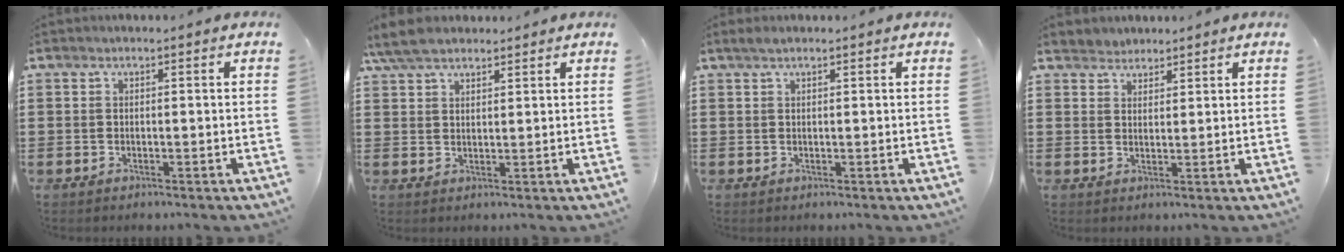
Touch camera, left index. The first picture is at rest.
{"total": 5.4, "force": [4.5, 1.8, 2.4], "torque": [-0.061, 0.001, 0.085]}
{"total": 0.9, "force": [0.6, 0.3, 0.6], "torque": [-0.013, 0.003, 0.010]}
{"total": 2.2, "force": [1.9, 1.0, -0.6], "torque": [0.004, 0.006, 0.037]}